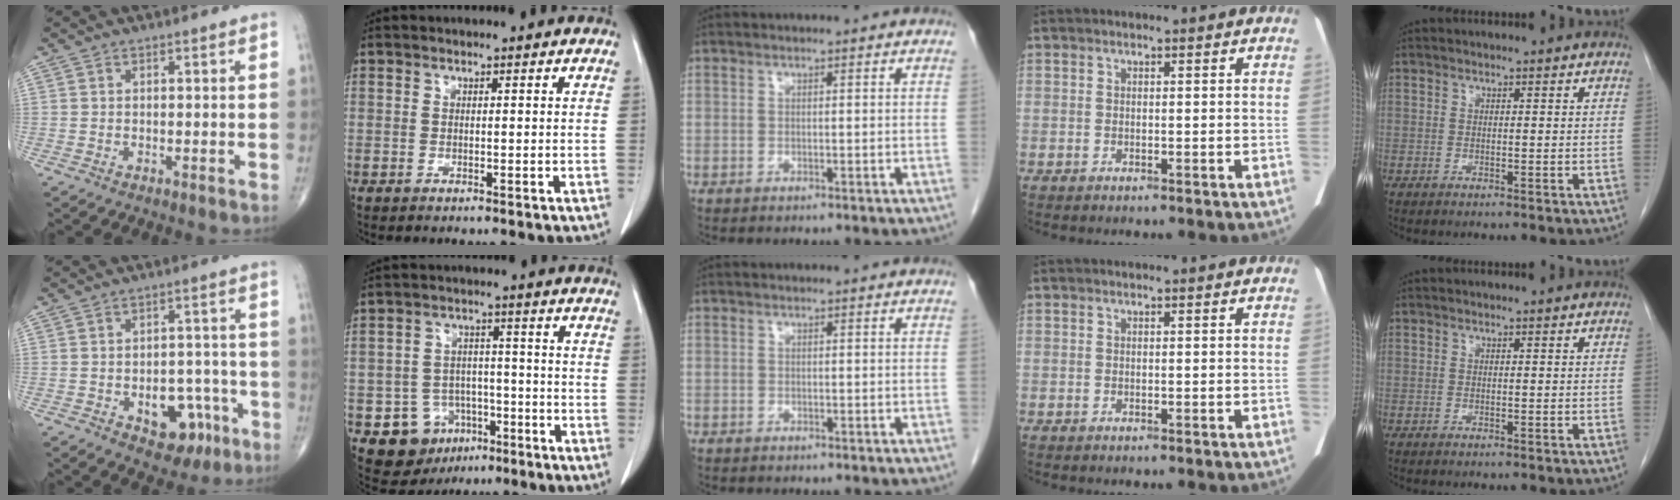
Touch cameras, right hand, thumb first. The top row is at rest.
{"thumb": {"total": 10.0, "force": [-4.3, 6.3, 6.4], "torque": [-0.048, 0.038, -0.050]}, "index": {"total": 9.1, "force": [-4.1, 7.9, 2.2], "torque": [-0.036, 0.018, -0.050]}, "middle": {"total": 0.6, "force": [-0.5, 0.4, 0.0], "torque": [-0.007, 0.003, -0.009]}}